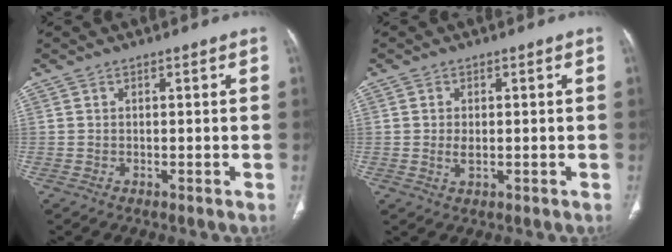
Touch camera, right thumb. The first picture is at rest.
{"total": 2.5, "force": [-0.1, 1.5, 2.0], "torque": [-0.039, -0.004, 0.000]}